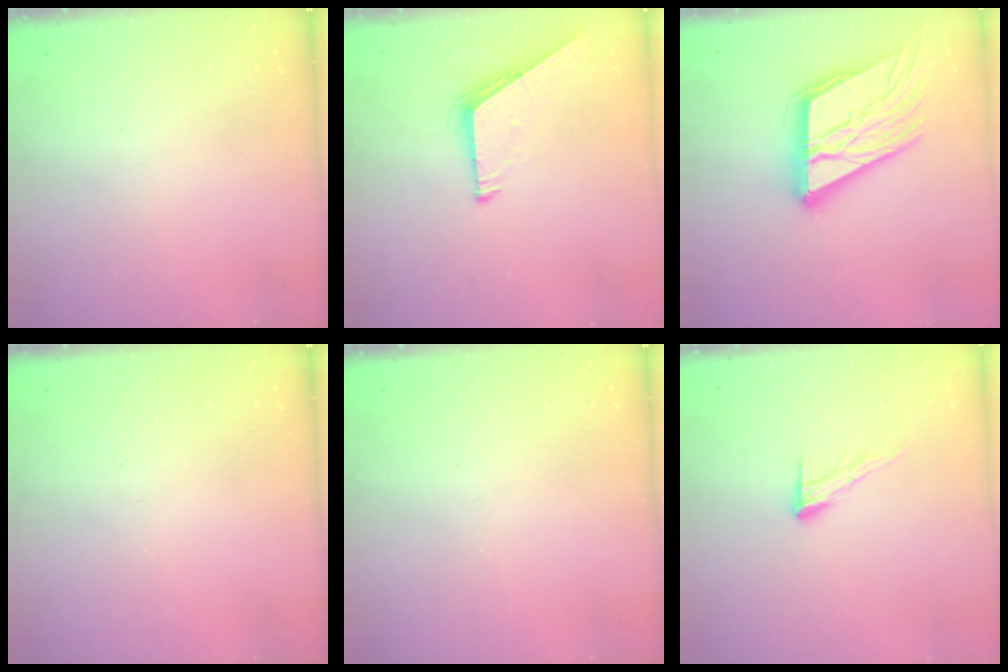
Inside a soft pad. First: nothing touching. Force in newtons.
{"total": 6.5, "press": 6.4, "slide": 0.5}
{"total": 19.2, "press": 19.0, "slide": 2.8}
{"total": 0.0}
{"total": 0.0}
{"total": 9.1, "press": 9.1, "slide": 0.6}